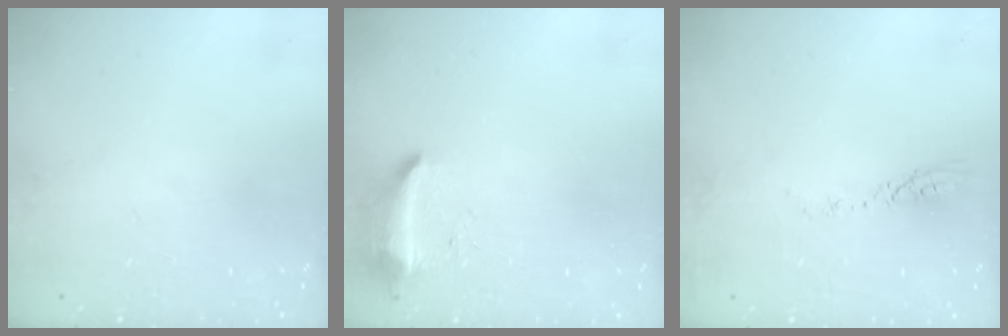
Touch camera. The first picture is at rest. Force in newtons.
{"total": 8.2, "press": 8.2, "slide": 0.7}
{"total": 3.7, "press": 3.7, "slide": 0.3}